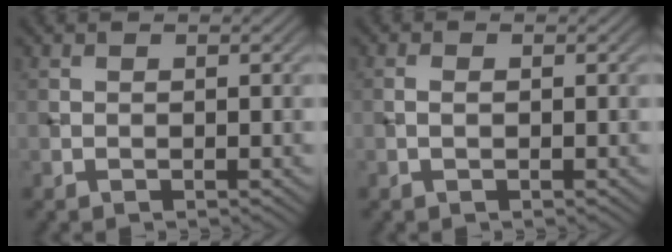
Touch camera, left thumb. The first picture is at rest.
{"total": 1.0, "force": [-0.3, 0.5, 0.8], "torque": [-0.018, 0.001, -0.008]}